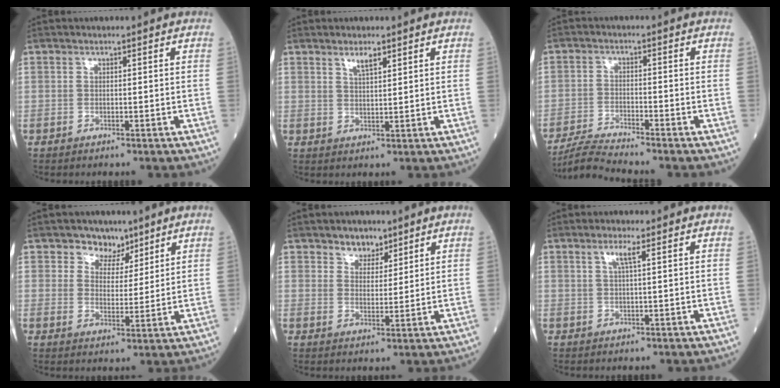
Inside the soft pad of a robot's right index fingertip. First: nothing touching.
{"total": 2.5, "force": [1.8, 0.4, 1.7], "torque": [-0.035, 0.001, 0.034]}
{"total": 4.5, "force": [-4.2, -1.6, 0.7], "torque": [-0.026, -0.019, -0.083]}
{"total": 5.1, "force": [3.6, 3.5, 0.8], "torque": [-0.007, -0.001, 0.060]}
{"total": 3.8, "force": [2.9, 2.2, 1.0], "torque": [-0.013, 0.000, 0.049]}
{"total": 2.2, "force": [1.0, -0.2, 2.0], "torque": [-0.045, 0.003, 0.020]}